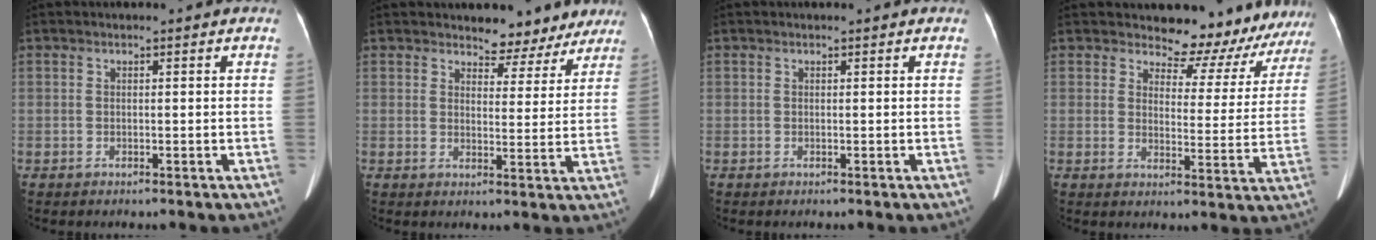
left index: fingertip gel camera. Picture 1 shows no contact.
{"total": 6.4, "force": [5.7, 2.8, 0.8], "torque": [0.000, -0.006, 0.069]}
{"total": 0.0}
{"total": 11.9, "force": [11.2, 3.9, 0.8], "torque": [0.015, -0.034, 0.109]}